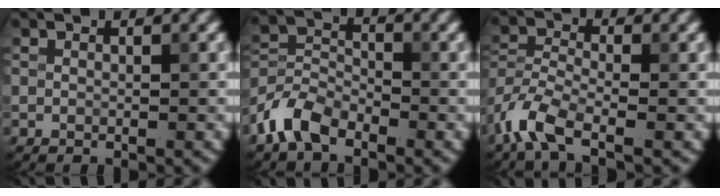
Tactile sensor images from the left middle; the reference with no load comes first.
{"total": 4.8, "force": [-3.4, 2.5, 2.3], "torque": [-0.048, 0.004, -0.080]}
{"total": 4.9, "force": [-3.1, 1.9, 3.2], "torque": [-0.075, -0.005, -0.078]}